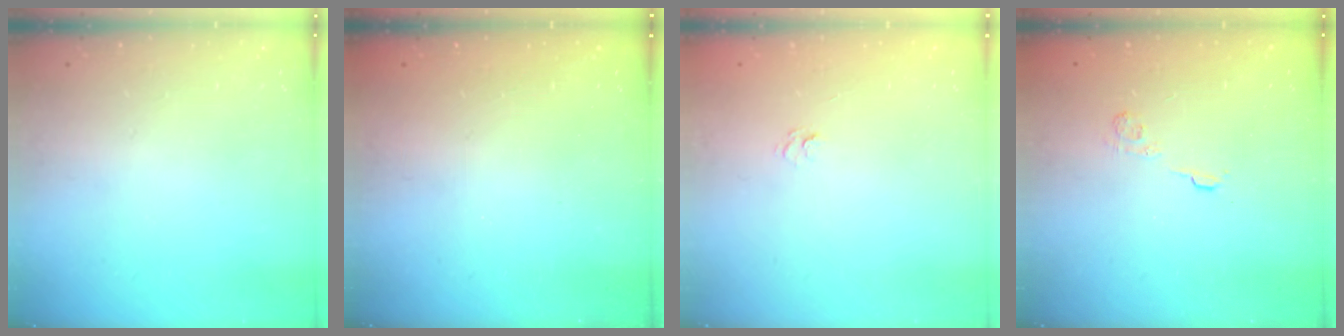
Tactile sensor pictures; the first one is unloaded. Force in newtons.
{"total": 2.6, "press": 2.5, "slide": 0.8}
{"total": 5.4, "press": 5.3, "slide": 0.9}
{"total": 2.9, "press": 2.5, "slide": 1.6}